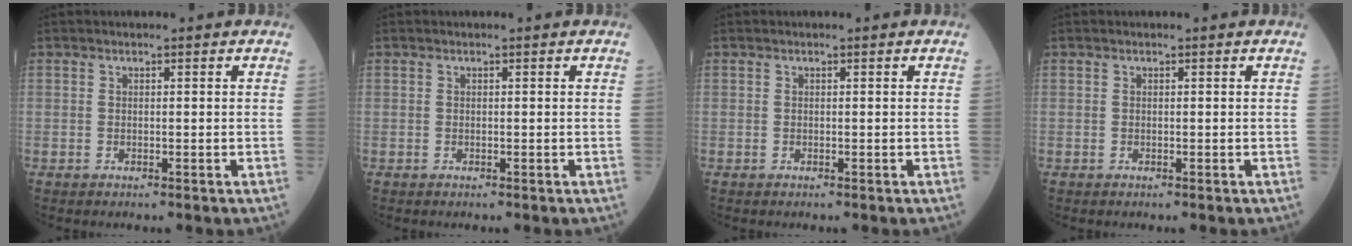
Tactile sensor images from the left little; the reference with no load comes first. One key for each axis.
{"total": 0.0}
{"total": 0.0}
{"total": 0.0}